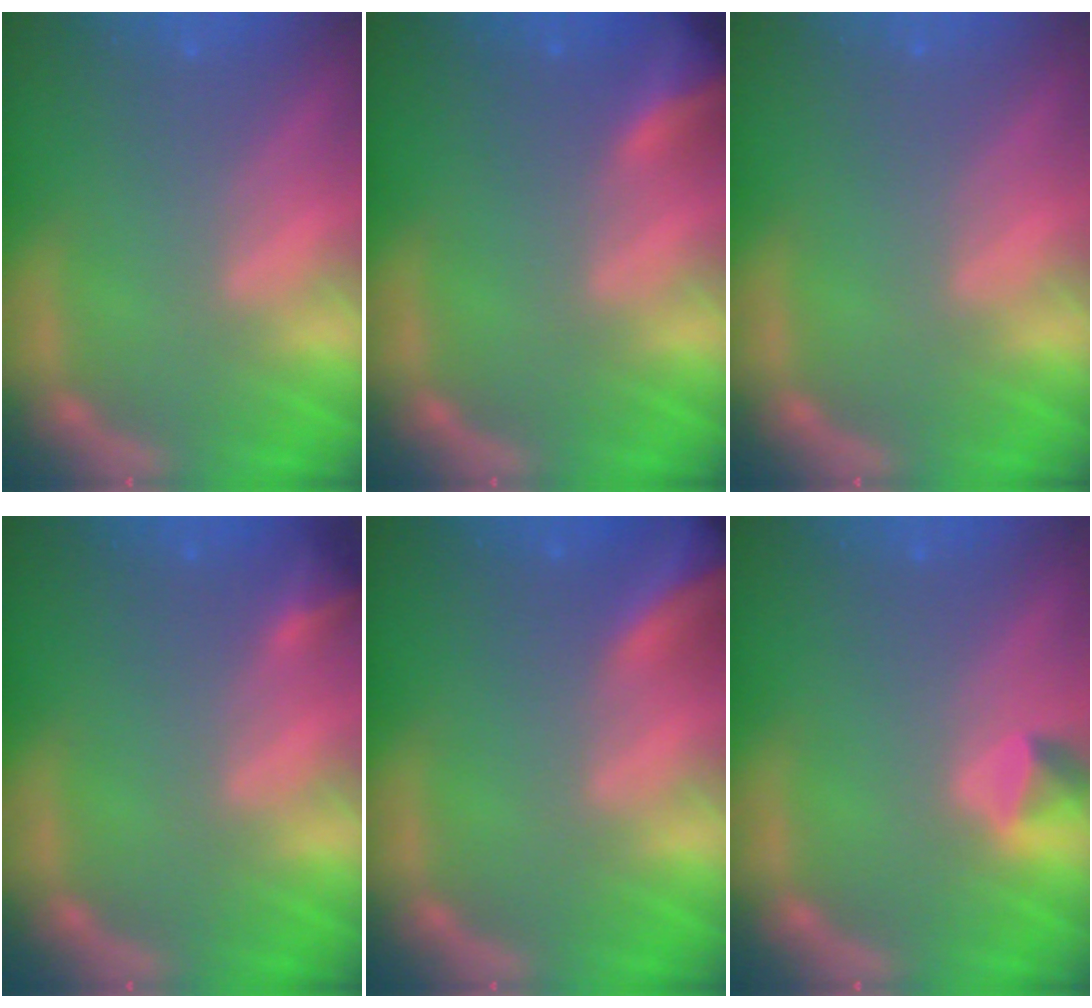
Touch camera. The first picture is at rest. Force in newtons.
{"total": 4.9}
{"total": 0.0}
{"total": 1.9}
{"total": 8.4}
{"total": 1.4}